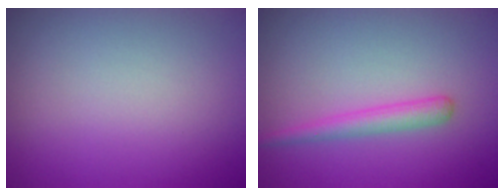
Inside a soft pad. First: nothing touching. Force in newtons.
{"total": 2.0, "press": 2.0, "slide": 0.1}